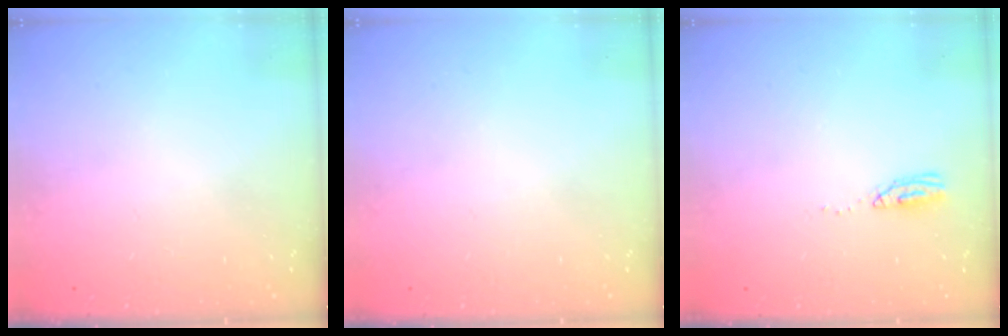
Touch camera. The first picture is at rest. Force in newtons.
{"total": 0.0}
{"total": 4.5, "press": 4.5, "slide": 0.6}